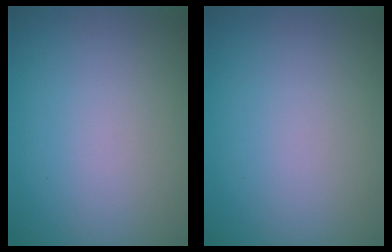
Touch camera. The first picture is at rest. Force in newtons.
{"total": 0.0}